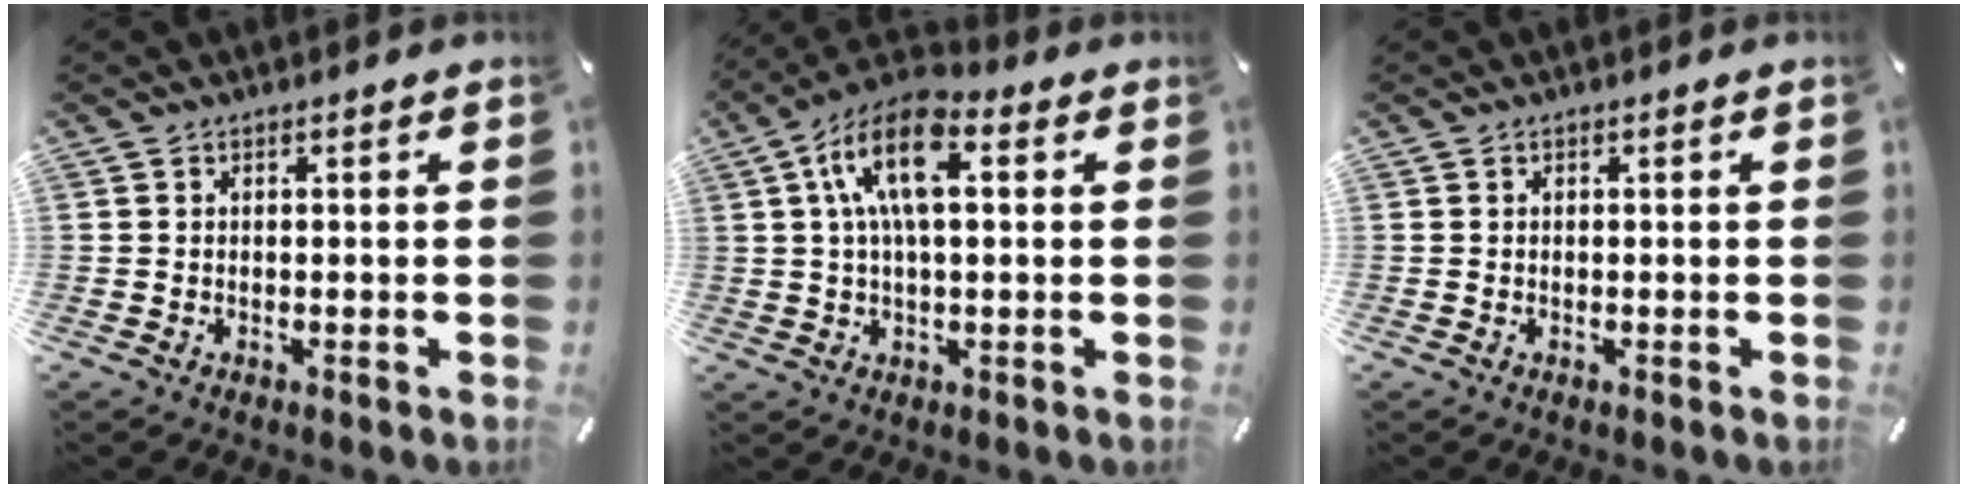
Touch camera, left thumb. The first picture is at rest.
{"total": 13.0, "force": [3.9, 6.2, 10.8], "torque": [-0.216, 0.006, 0.067]}
{"total": 0.0}